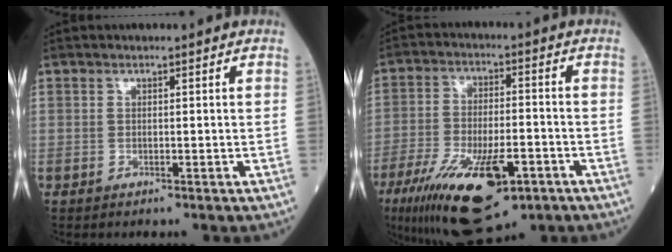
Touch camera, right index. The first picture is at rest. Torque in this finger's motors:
{"motor_torque": [1.63, -0.51, 1.00, 0.21]}